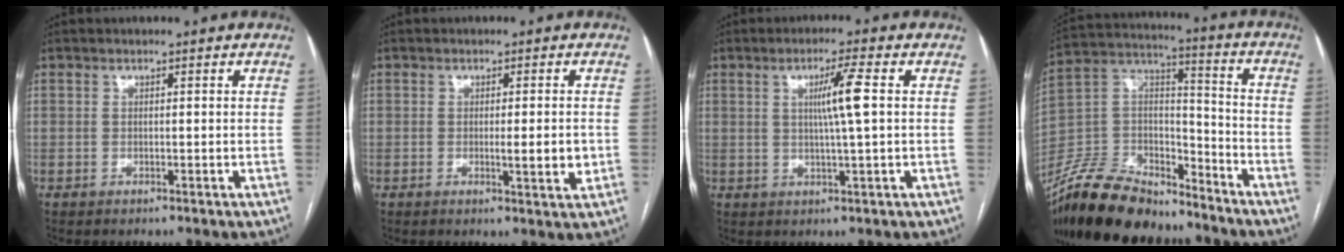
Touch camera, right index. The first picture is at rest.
{"total": 3.9, "force": [-0.6, 0.3, 3.9], "torque": [-0.056, -0.007, -0.006]}
{"total": 5.6, "force": [1.1, -0.8, 5.4], "torque": [-0.096, -0.001, 0.020]}
{"total": 19.9, "force": [-17.1, 6.4, 7.9], "torque": [-0.165, 0.021, -0.313]}